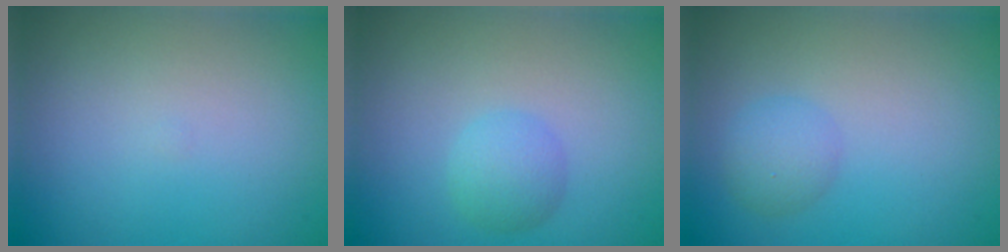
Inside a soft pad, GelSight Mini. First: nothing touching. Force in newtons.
{"total": 2.2, "press": 2.2, "slide": 0.0}
{"total": 2.1, "press": 2.1, "slide": 0.1}